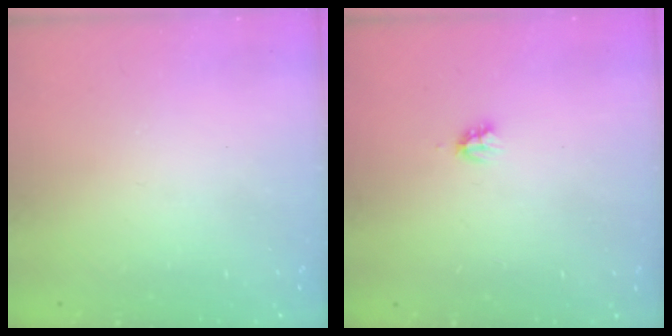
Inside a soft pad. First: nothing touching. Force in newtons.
{"total": 2.7, "press": 2.7, "slide": 0.2}